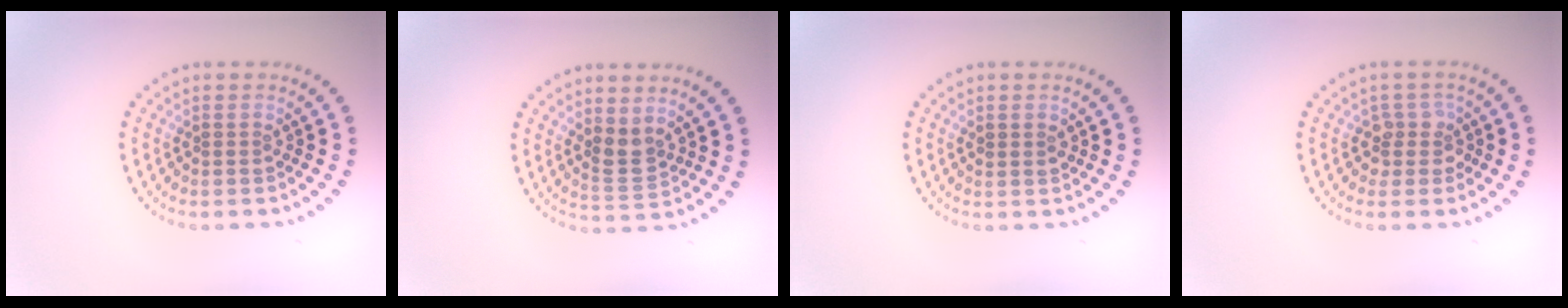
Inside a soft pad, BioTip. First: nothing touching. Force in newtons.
{"total": 2.0, "press": 1.7, "slide": 1.1}
{"total": 1.0, "press": 0.9, "slide": 0.4}
{"total": 2.1, "press": 1.7, "slide": 1.3}